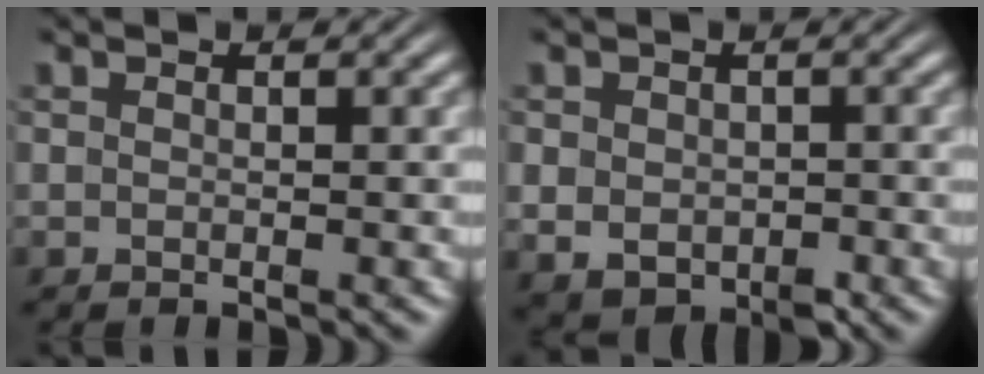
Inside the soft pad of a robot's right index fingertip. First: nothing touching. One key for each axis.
{"total": 4.9, "fx": -1.5, "fy": 3.9, "fz": 2.6, "tx": -0.064, "ty": -0.036, "tz": -0.004}